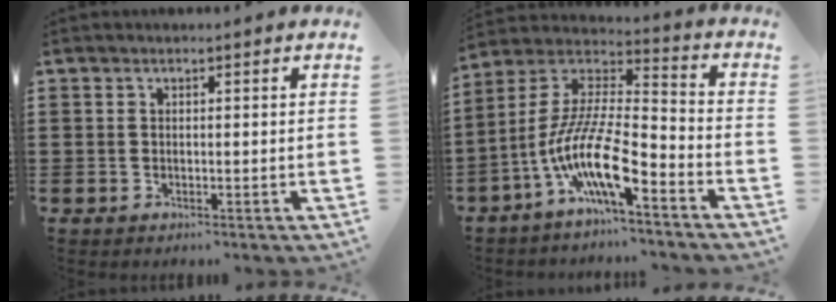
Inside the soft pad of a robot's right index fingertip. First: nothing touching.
{"total": 13.3, "force": [-8.0, 2.6, 10.4], "torque": [-0.233, -0.014, -0.158]}